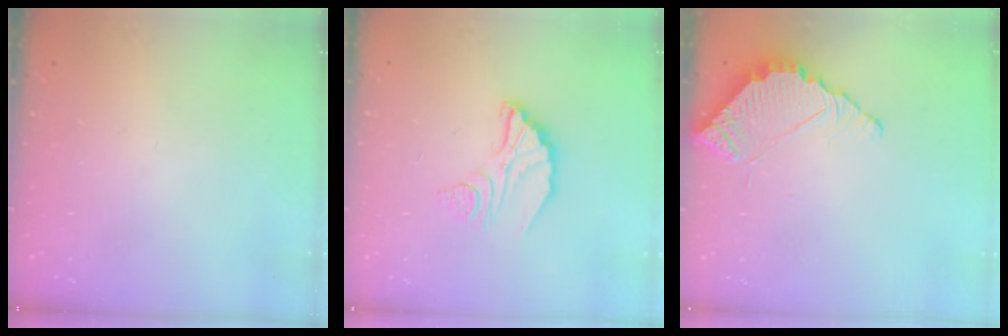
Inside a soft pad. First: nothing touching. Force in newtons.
{"total": 8.1, "press": 8.1, "slide": 0.7}
{"total": 4.4, "press": 4.4, "slide": 0.3}